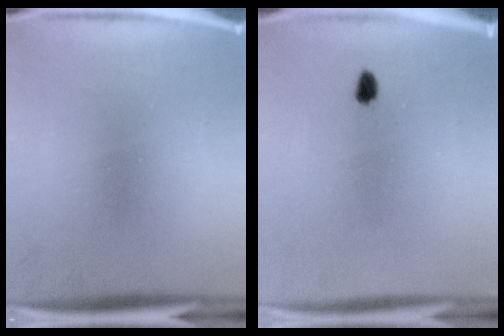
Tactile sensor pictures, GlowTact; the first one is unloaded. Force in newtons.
{"total": 1.4}